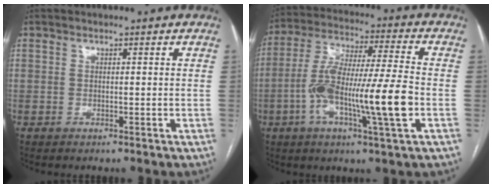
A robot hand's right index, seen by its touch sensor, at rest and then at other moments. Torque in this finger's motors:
{"motor_torque": [1.82, -0.25, 0.60, 0.21]}